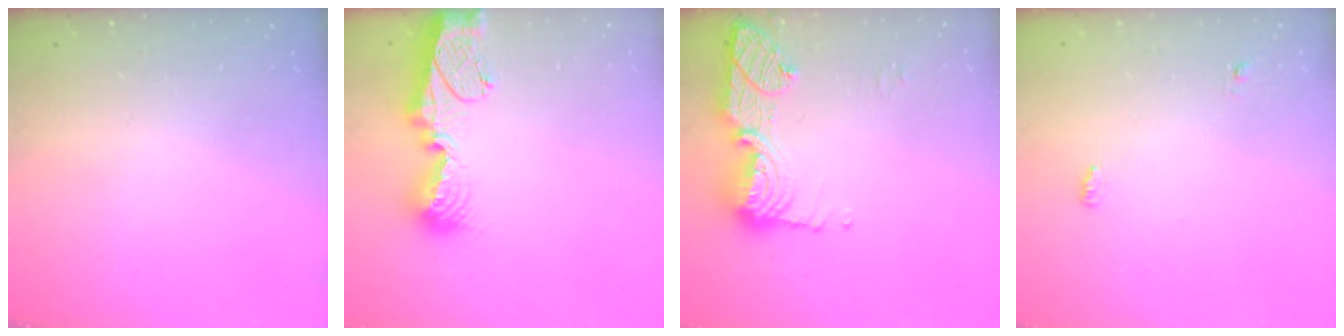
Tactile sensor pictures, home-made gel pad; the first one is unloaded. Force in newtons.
{"total": 11.5, "press": 11.4, "slide": 1.4}
{"total": 13.4, "press": 13.4, "slide": 1.3}
{"total": 3.5, "press": 3.4, "slide": 1.0}